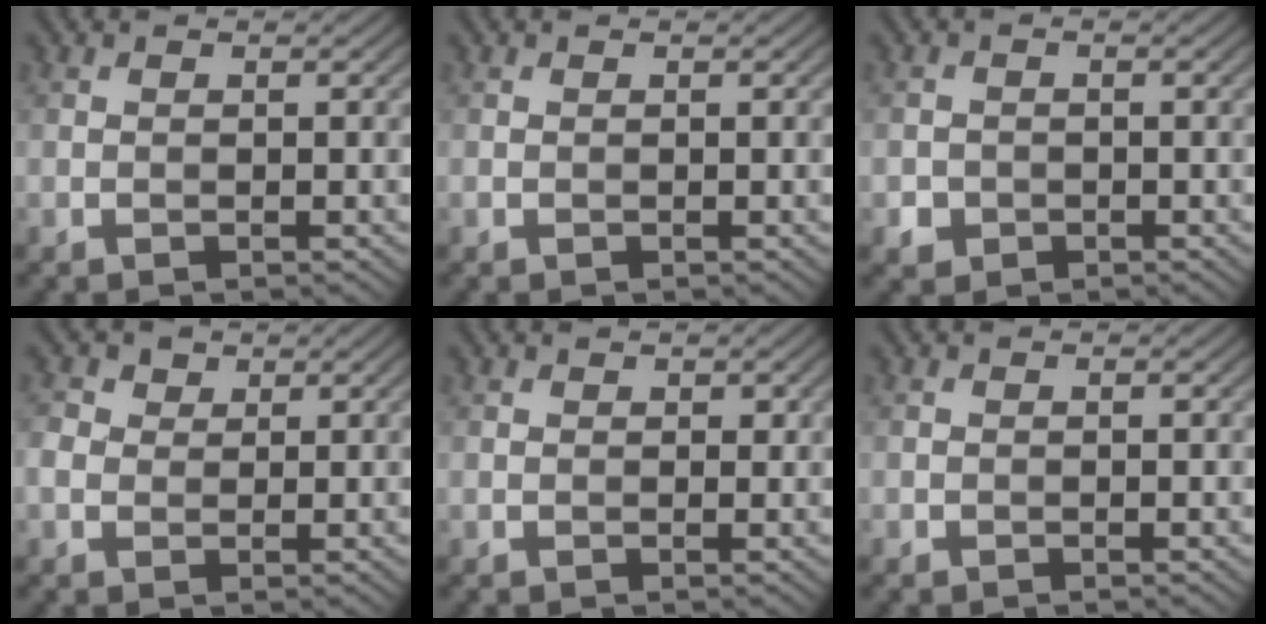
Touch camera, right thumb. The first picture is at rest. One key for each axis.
{"total": 0.0}
{"total": 2.1, "fx": -0.9, "fy": 1.8, "fz": 0.5, "tx": -0.006, "ty": -0.005, "tz": -0.017}
{"total": 2.7, "fx": 0.6, "fy": 2.3, "fz": 1.2, "tx": -0.037, "ty": 0.008, "tz": 0.006}
{"total": 0.7, "fx": 0.5, "fy": 0.4, "fz": 0.2, "tx": -0.001, "ty": -0.002, "tz": 0.006}
{"total": 0.0}